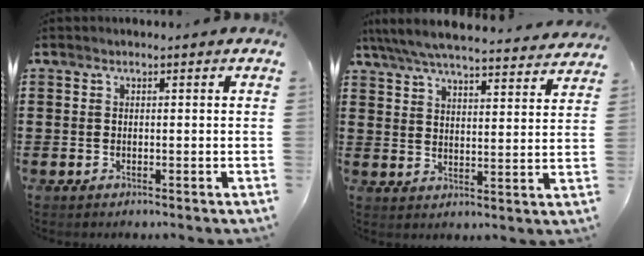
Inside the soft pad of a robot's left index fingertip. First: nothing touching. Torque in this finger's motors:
{"motor_torque": [2.14, 0.00, 0.36, 0.15]}